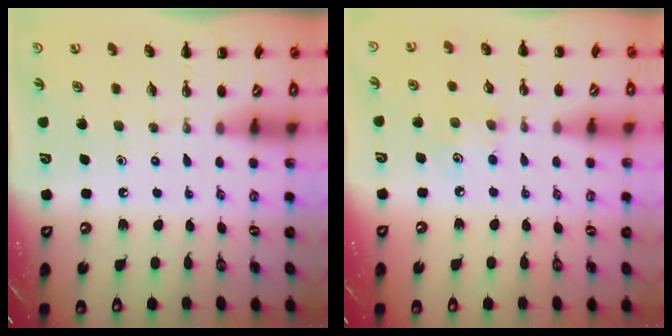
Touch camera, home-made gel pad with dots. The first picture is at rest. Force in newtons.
{"total": 4.3, "press": 4.1, "slide": 1.1}